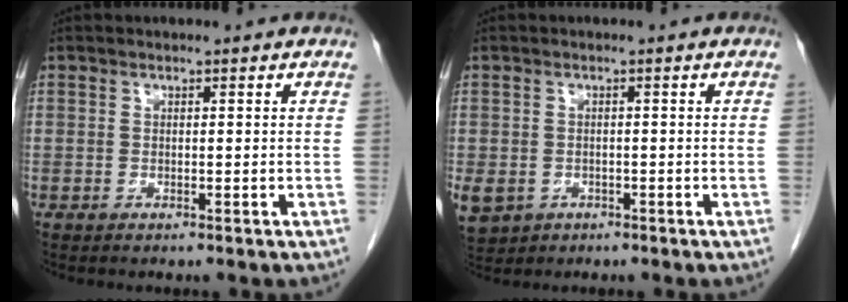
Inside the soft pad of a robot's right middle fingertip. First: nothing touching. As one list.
[{"total": 9.2, "force": [-3.8, 7.7, 3.4], "torque": [-0.107, 0.000, -0.049]}]